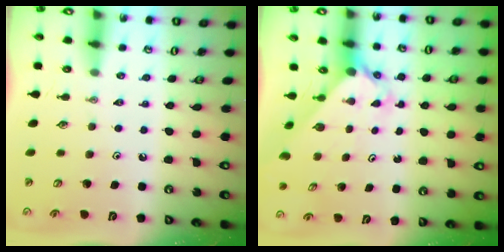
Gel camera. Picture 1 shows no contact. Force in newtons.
{"total": 2.5, "press": 2.5, "slide": 0.3}